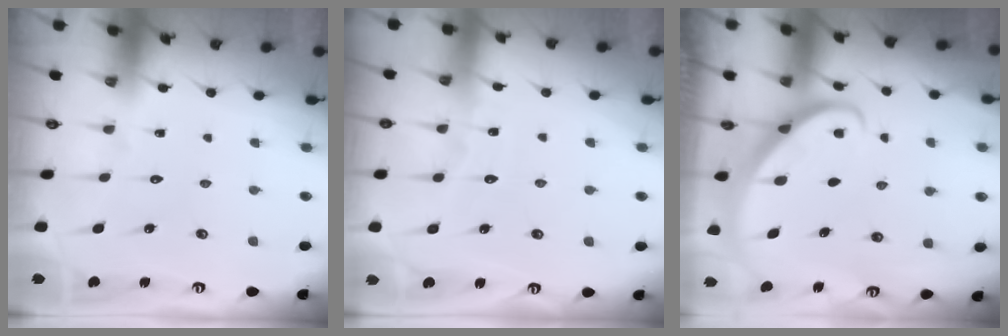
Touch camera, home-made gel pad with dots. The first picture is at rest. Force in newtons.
{"total": 2.7, "press": 2.7, "slide": 0.3}
{"total": 2.7, "press": 2.7, "slide": 0.2}